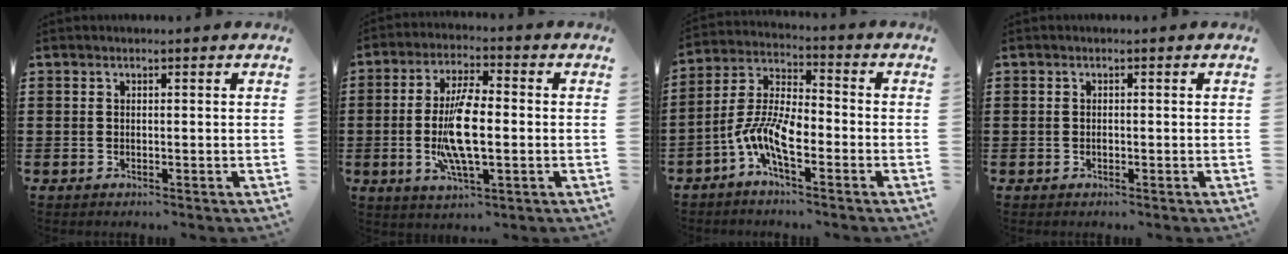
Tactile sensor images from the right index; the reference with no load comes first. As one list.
[{"total": 10.0, "force": [-1.1, 3.1, 9.5], "torque": [-0.195, -0.010, -0.022]}, {"total": 8.3, "force": [-3.6, 3.0, 6.8], "torque": [-0.170, -0.006, -0.076]}, {"total": 0.6, "force": [-0.2, 0.5, 0.3], "torque": [-0.006, 0.002, -0.006]}]